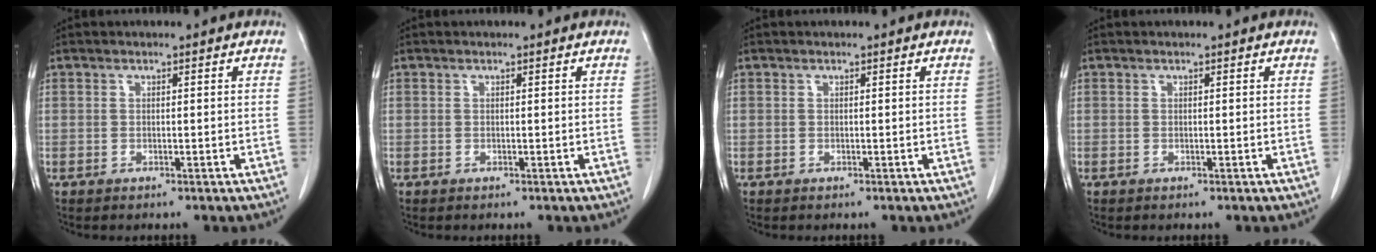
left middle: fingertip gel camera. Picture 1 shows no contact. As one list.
[{"total": 0.0}, {"total": 0.0}, {"total": 0.0}]